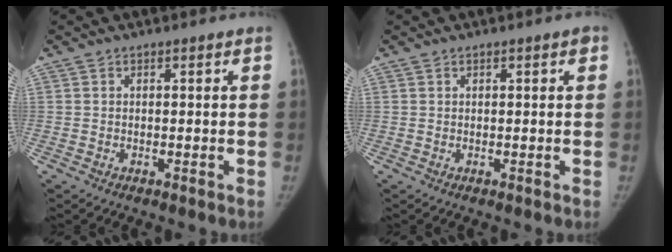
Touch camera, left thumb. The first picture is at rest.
{"total": 0.7, "force": [0.2, 0.2, 0.6], "torque": [-0.007, 0.006, 0.003]}